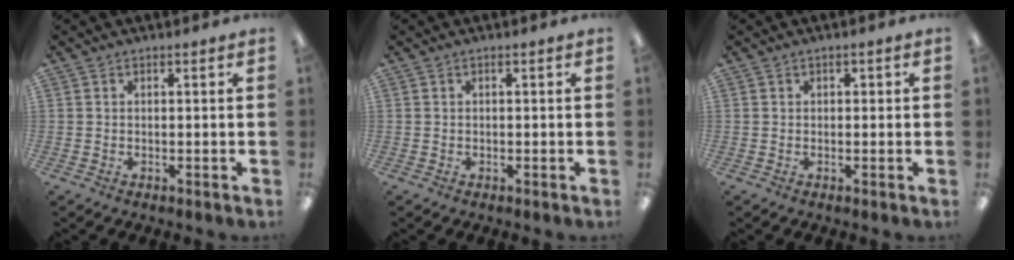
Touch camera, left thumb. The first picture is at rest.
{"total": 0.0}
{"total": 0.5, "force": [-0.1, 0.5, 0.1], "torque": [-0.001, 0.004, -0.002]}